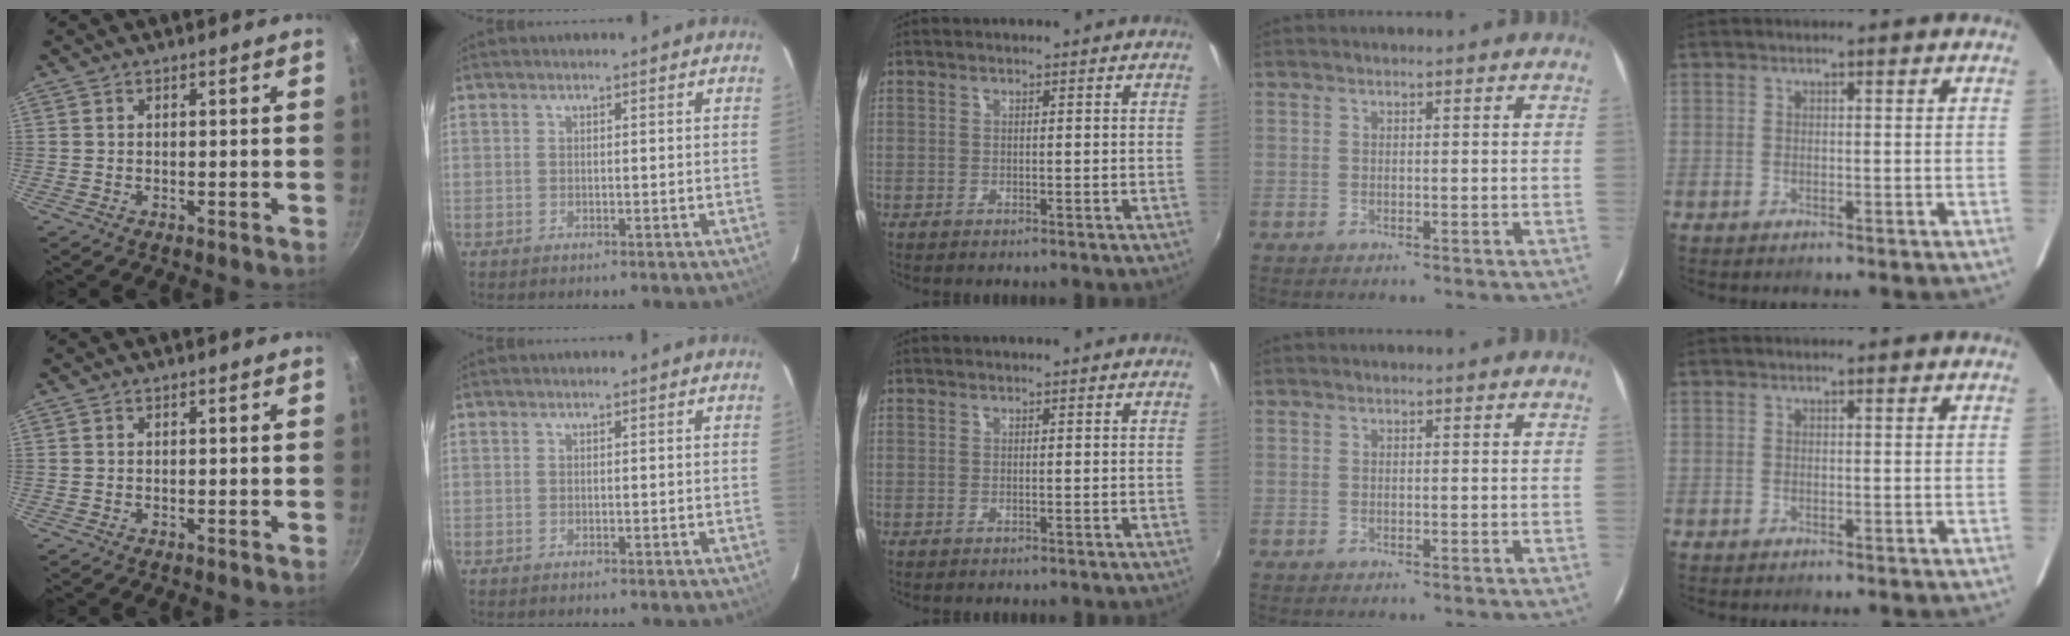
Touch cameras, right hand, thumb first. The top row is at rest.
{}